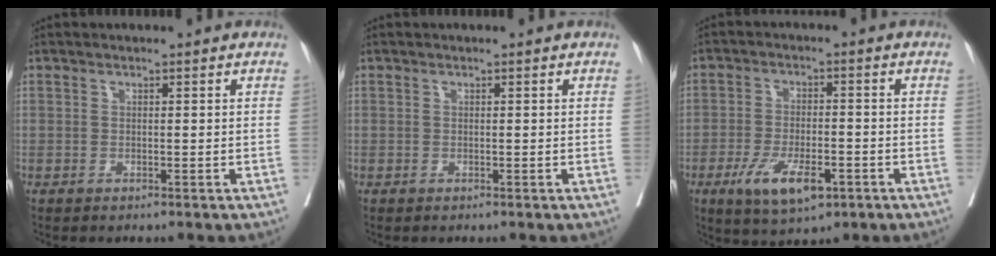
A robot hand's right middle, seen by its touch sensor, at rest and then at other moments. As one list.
[{"total": 0.0}, {"total": 8.4, "force": [-4.1, 3.0, 6.7], "torque": [-0.127, -0.013, -0.062]}]